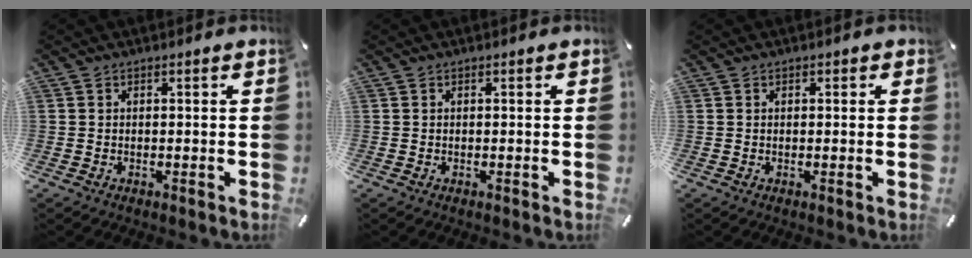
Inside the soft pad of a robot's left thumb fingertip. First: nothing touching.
{"total": 0.0}
{"total": 0.5, "force": [0.2, 0.4, 0.2], "torque": [-0.003, 0.004, 0.003]}